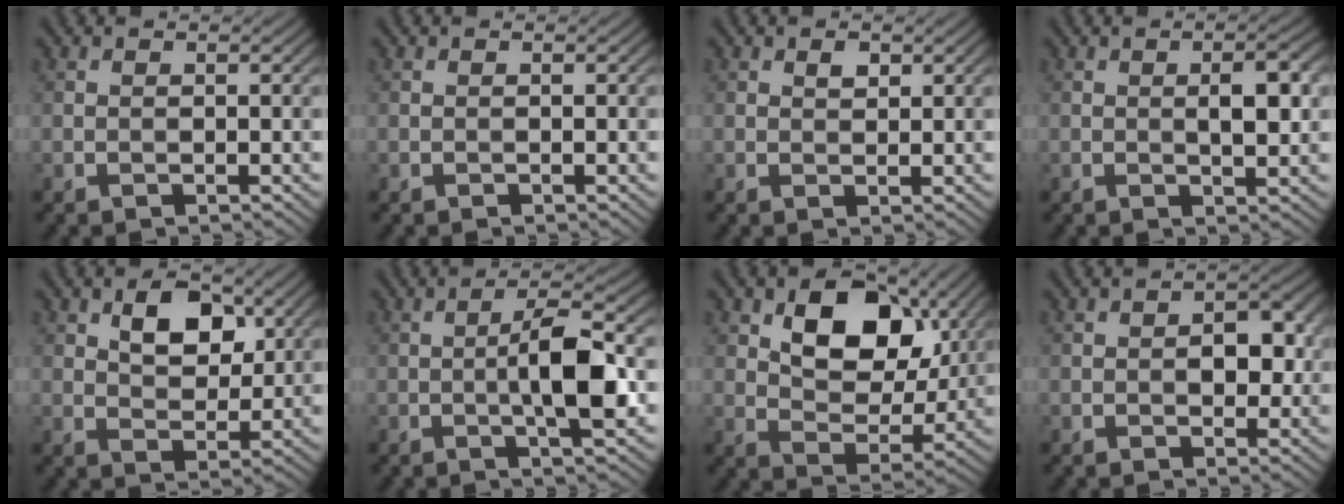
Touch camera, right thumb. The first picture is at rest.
{"total": 0.0}
{"total": 1.4, "force": [0.7, 0.9, 0.8], "torque": [-0.011, -0.001, 0.013]}
{"total": 4.0, "force": [0.5, 1.3, 3.7], "torque": [-0.063, 0.002, 0.008]}
{"total": 6.1, "force": [2.6, 3.7, 4.1], "torque": [-0.068, -0.004, 0.041]}
{"total": 7.0, "force": [-0.9, 1.5, 6.7], "torque": [-0.113, 0.011, -0.022]}
{"total": 11.3, "force": [4.4, 7.0, 7.7], "torque": [-0.130, -0.002, 0.070]}
{"total": 3.9, "force": [0.0, 2.4, 3.1], "torque": [-0.046, -0.001, -0.003]}